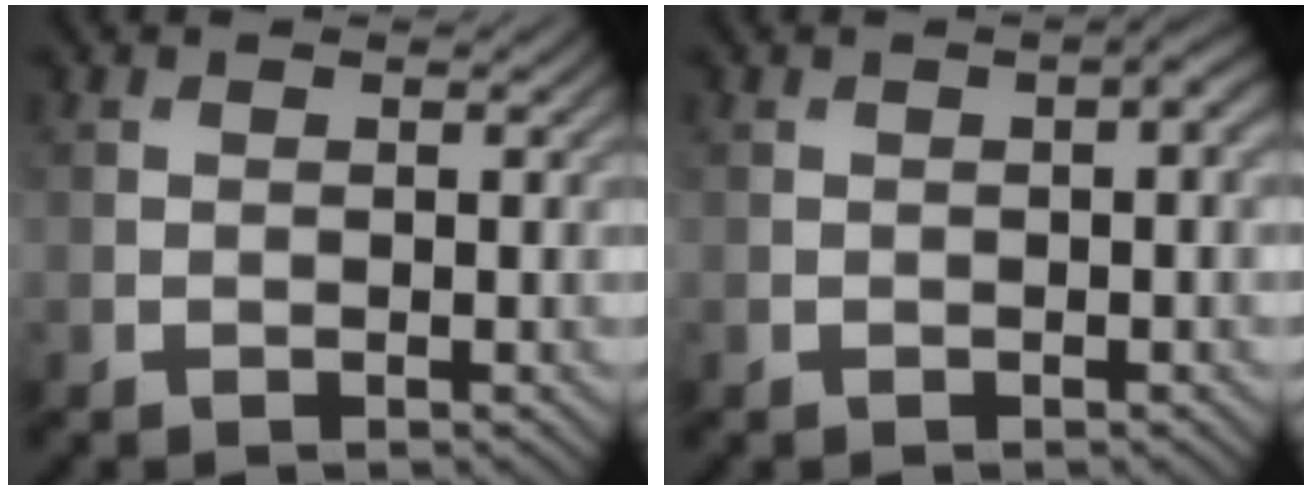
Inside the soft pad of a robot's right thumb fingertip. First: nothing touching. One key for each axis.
{"total": 1.6, "fx": 0.2, "fy": 0.4, "fz": 1.5, "tx": -0.021, "ty": 0.006, "tz": 0.003}